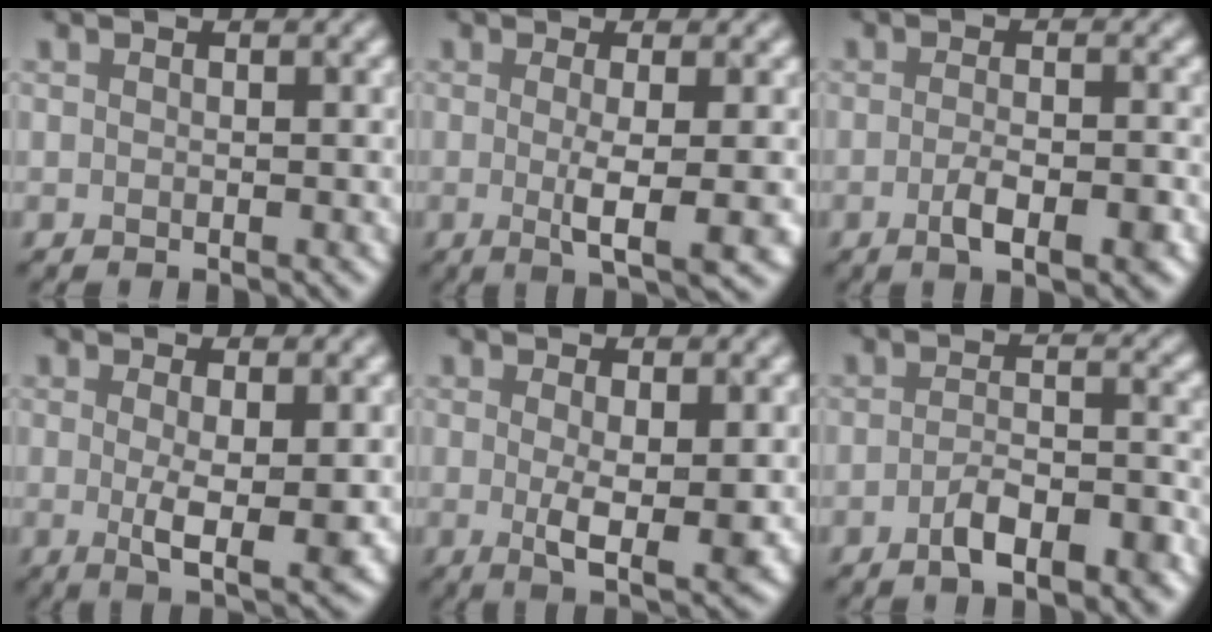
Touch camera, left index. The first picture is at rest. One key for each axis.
{"total": 4.5, "fx": -0.5, "fy": 0.9, "fz": 4.4, "tx": -0.073, "ty": -0.007, "tz": -0.008}
{"total": 3.9, "fx": -1.5, "fy": 1.1, "fz": 3.4, "tx": -0.062, "ty": -0.005, "tz": -0.025}
{"total": 4.2, "fx": -0.1, "fy": 0.9, "fz": 4.1, "tx": -0.070, "ty": -0.012, "tz": 0.002}
{"total": 4.1, "fx": 0.0, "fy": 0.9, "fz": 4.0, "tx": -0.068, "ty": -0.013, "tz": 0.004}
{"total": 4.4, "fx": -2.4, "fy": 1.5, "fz": 3.3, "tx": -0.057, "ty": 0.002, "tz": -0.042}